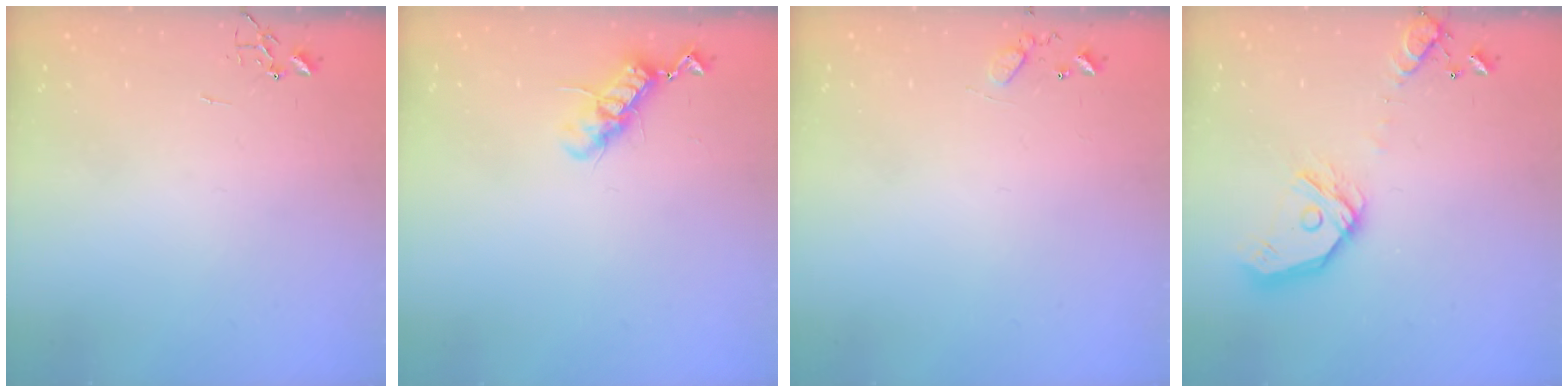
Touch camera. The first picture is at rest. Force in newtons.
{"total": 11.3, "press": 11.2, "slide": 1.2}
{"total": 7.7, "press": 7.6, "slide": 0.5}
{"total": 15.9, "press": 15.7, "slide": 2.2}